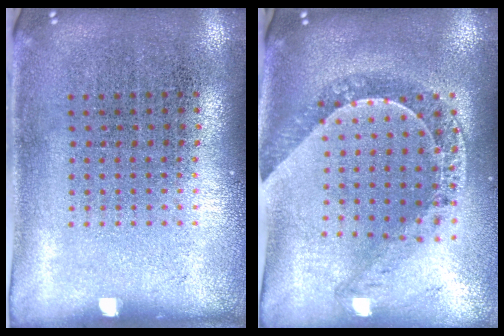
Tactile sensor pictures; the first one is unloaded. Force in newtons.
{"total": 1.2, "press": 1.1, "slide": 0.2}